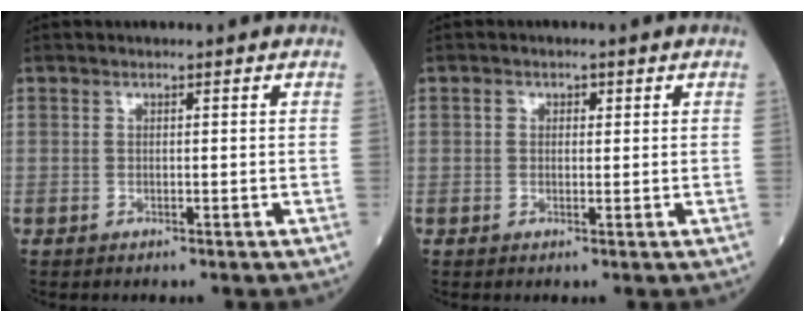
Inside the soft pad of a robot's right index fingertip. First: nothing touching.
{"total": 1.6, "force": [0.5, 1.2, 0.9], "torque": [-0.014, 0.008, 0.006]}